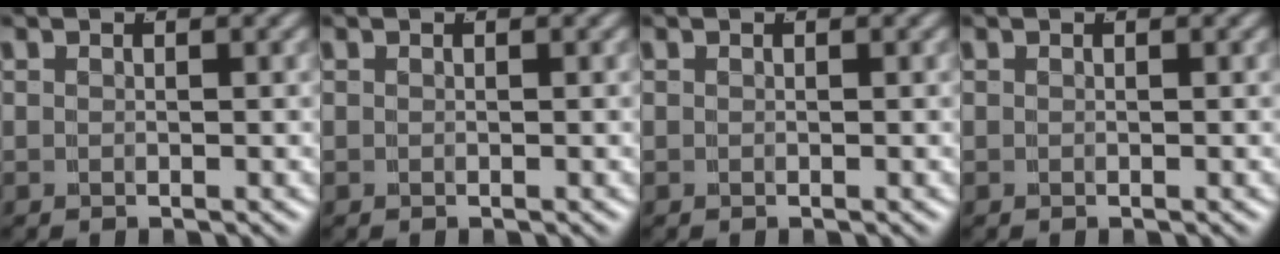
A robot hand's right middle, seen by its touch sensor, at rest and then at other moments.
{"total": 0.0}
{"total": 0.0}
{"total": 0.0}